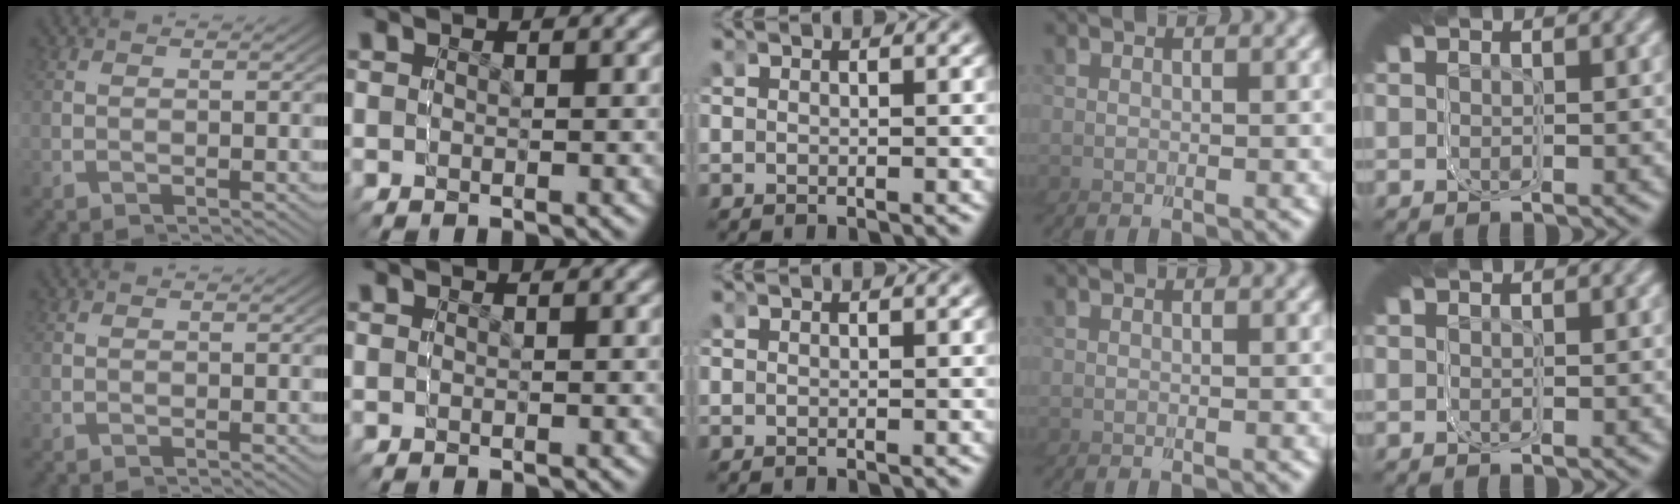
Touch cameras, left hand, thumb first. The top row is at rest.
{}